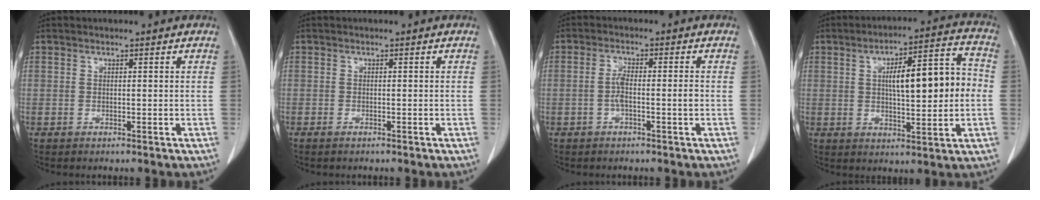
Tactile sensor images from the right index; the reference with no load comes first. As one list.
[{"total": 0.7, "force": [-0.6, 0.1, 0.4], "torque": [-0.014, -0.002, -0.008]}, {"total": 3.6, "force": [-0.8, 0.5, 3.5], "torque": [-0.065, 0.010, -0.012]}, {"total": 14.0, "force": [0.8, 3.2, 13.6], "torque": [-0.202, 0.031, 0.014]}]